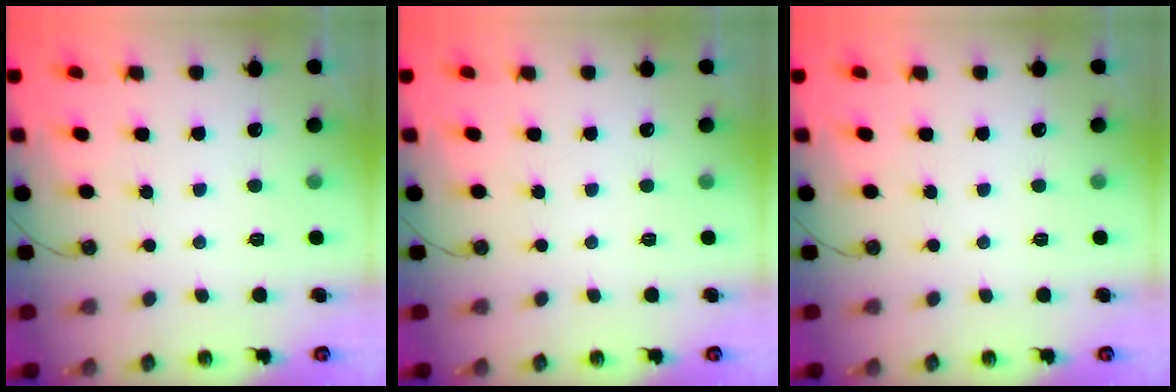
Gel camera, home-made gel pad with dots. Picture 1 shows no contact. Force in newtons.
{"total": 0.0}
{"total": 0.0}